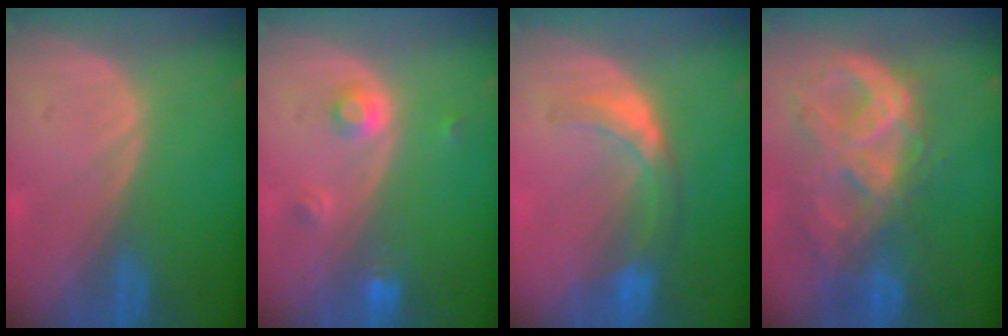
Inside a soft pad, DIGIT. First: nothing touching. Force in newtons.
{"total": 3.1, "press": 2.8, "slide": 1.2}
{"total": 6.0, "press": 5.4, "slide": 2.6}
{"total": 10.9, "press": 9.2, "slide": 5.7}